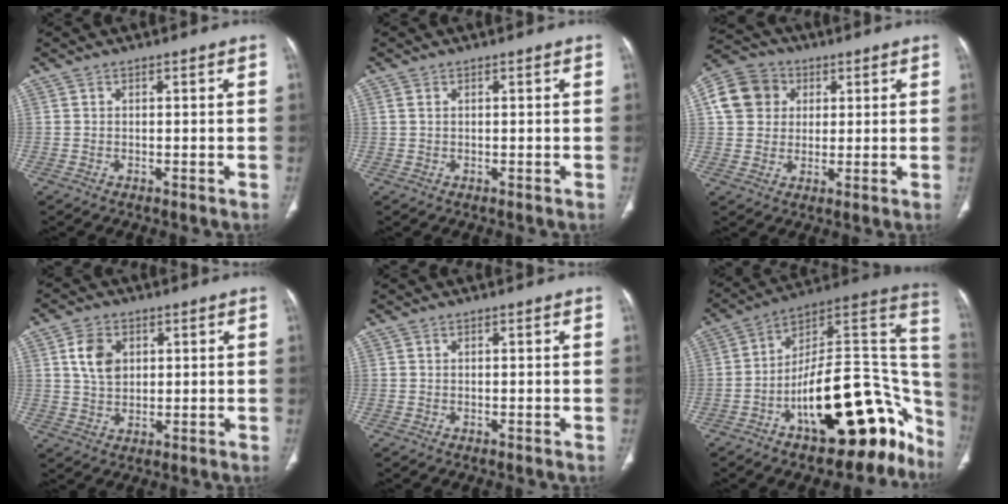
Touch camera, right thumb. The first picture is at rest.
{"total": 0.6, "force": [0.2, 0.3, 0.4], "torque": [-0.012, 0.006, 0.005]}
{"total": 10.1, "force": [2.5, 8.9, 4.0], "torque": [-0.064, 0.006, 0.035]}
{"total": 6.4, "force": [2.0, 4.7, 4.0], "torque": [-0.057, -0.009, 0.036]}
{"total": 0.0}
{"total": 27.8, "force": [-13.0, 12.5, 21.2], "torque": [-0.171, 0.123, -0.189]}